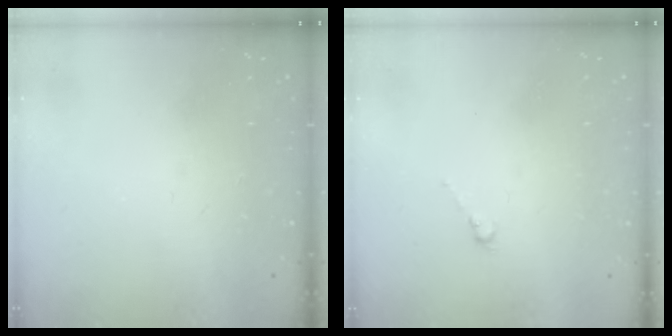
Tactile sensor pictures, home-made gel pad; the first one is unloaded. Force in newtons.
{"total": 0.0}